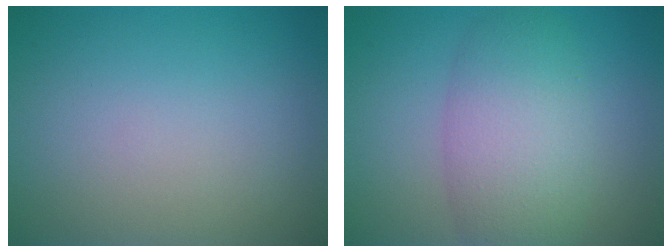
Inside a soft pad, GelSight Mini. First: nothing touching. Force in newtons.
{"total": 6.1, "press": 6.1, "slide": 0.2}